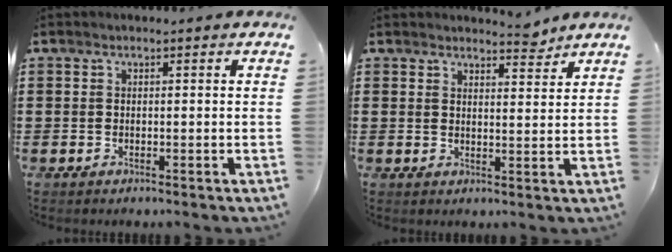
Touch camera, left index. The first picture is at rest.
{"total": 3.6, "force": [3.5, 0.5, 0.8], "torque": [-0.017, -0.013, 0.063]}